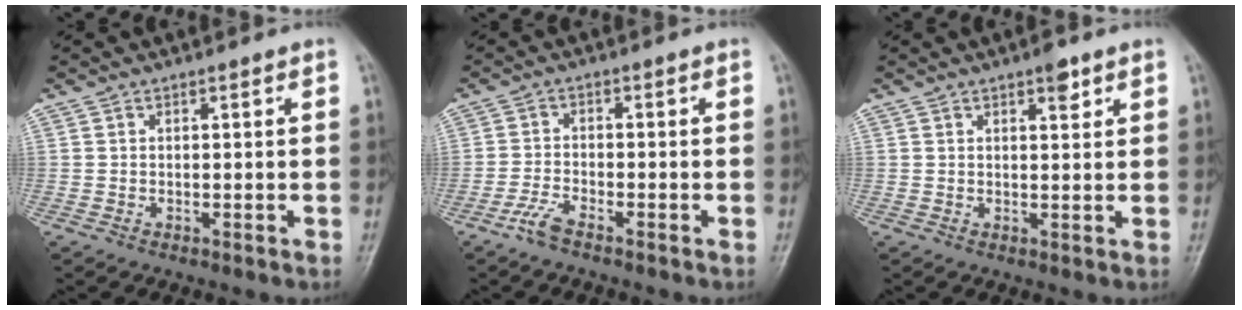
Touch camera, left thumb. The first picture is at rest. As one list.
[{"total": 3.2, "force": [-2.5, 0.7, 1.9], "torque": [-0.048, 0.010, -0.055]}, {"total": 2.9, "force": [1.8, 1.1, 2.0], "torque": [-0.020, -0.008, 0.024]}]